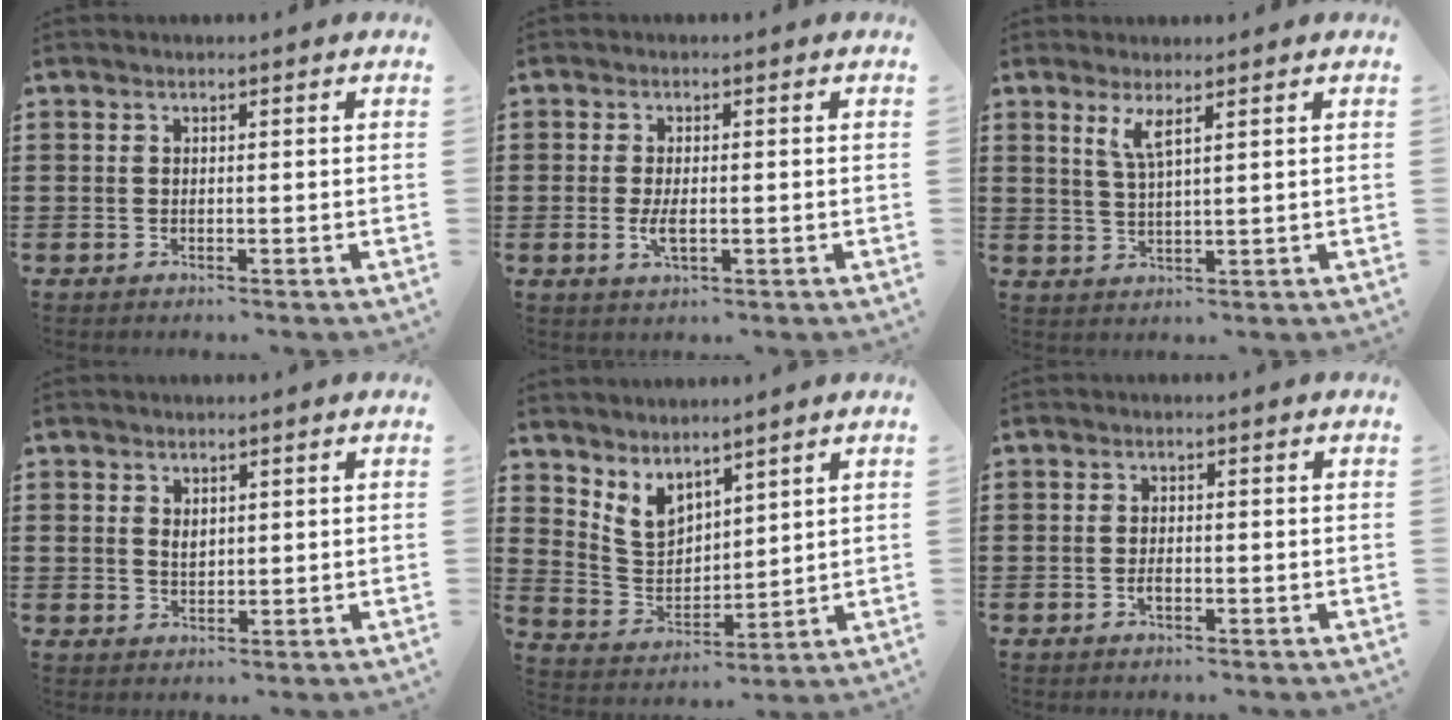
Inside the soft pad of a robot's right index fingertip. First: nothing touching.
{"total": 3.1, "force": [-0.4, 1.3, 2.8], "torque": [-0.067, -0.006, -0.012]}
{"total": 3.2, "force": [1.9, 0.4, 2.5], "torque": [-0.056, 0.001, 0.032]}
{"total": 1.8, "force": [1.1, 1.2, 0.8], "torque": [-0.019, 0.004, 0.020]}
{"total": 5.1, "force": [3.9, 2.9, 1.4], "torque": [-0.051, -0.012, 0.075]}
{"total": 1.5, "force": [-0.6, 0.7, 1.2], "torque": [-0.024, -0.003, -0.010]}